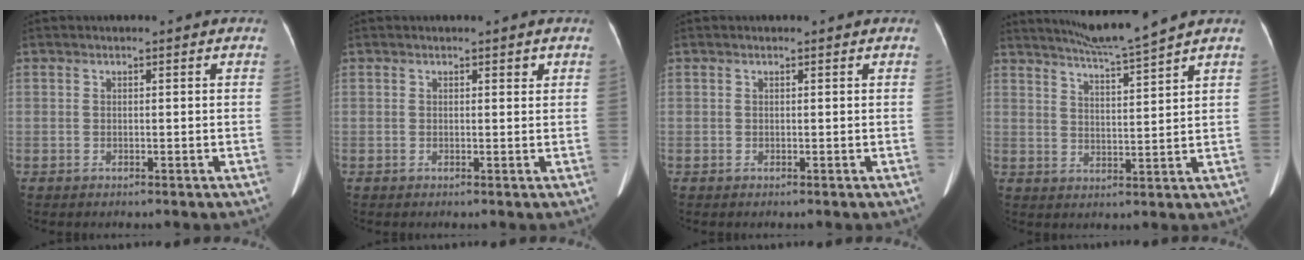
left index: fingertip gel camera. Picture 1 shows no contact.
{"total": 0.8, "force": [0.6, 0.4, 0.5], "torque": [-0.004, -0.002, 0.005]}
{"total": 0.0}
{"total": 7.8, "force": [7.0, -1.9, 2.8], "torque": [-0.056, -0.010, 0.122]}